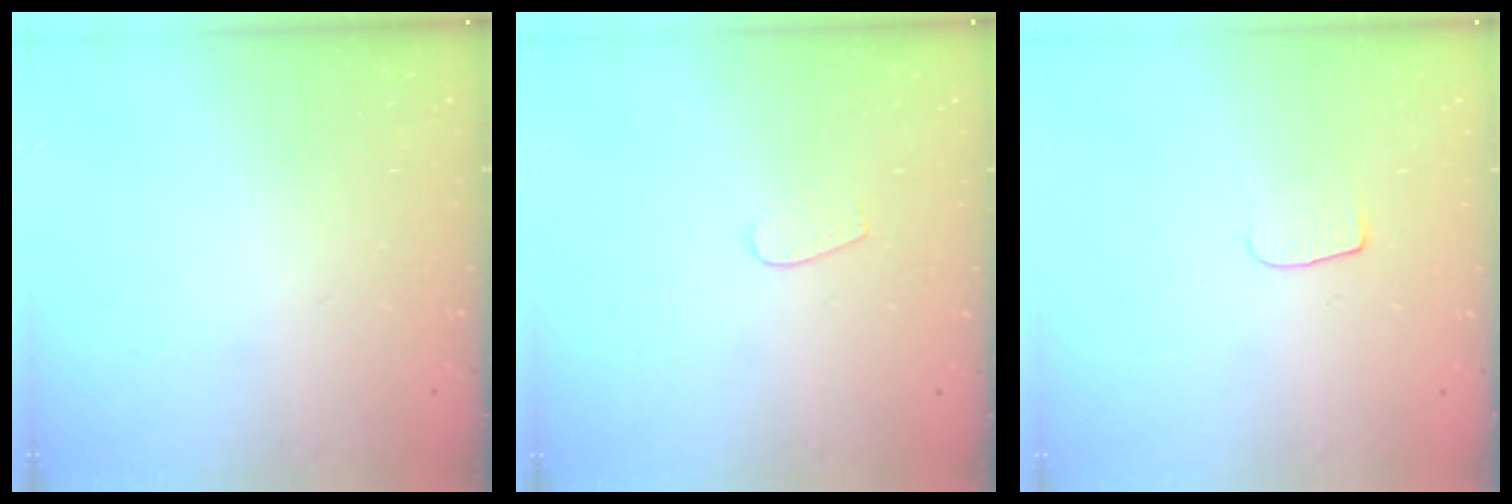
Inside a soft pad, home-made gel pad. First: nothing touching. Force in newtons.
{"total": 3.4, "press": 3.4, "slide": 0.3}
{"total": 4.5, "press": 4.4, "slide": 0.6}